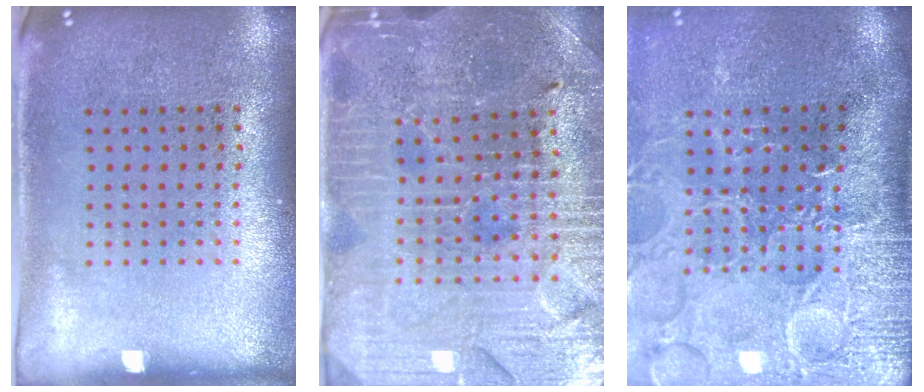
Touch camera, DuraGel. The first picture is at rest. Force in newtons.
{"total": 3.8, "press": 3.7, "slide": 0.8}
{"total": 4.4, "press": 3.8, "slide": 2.2}